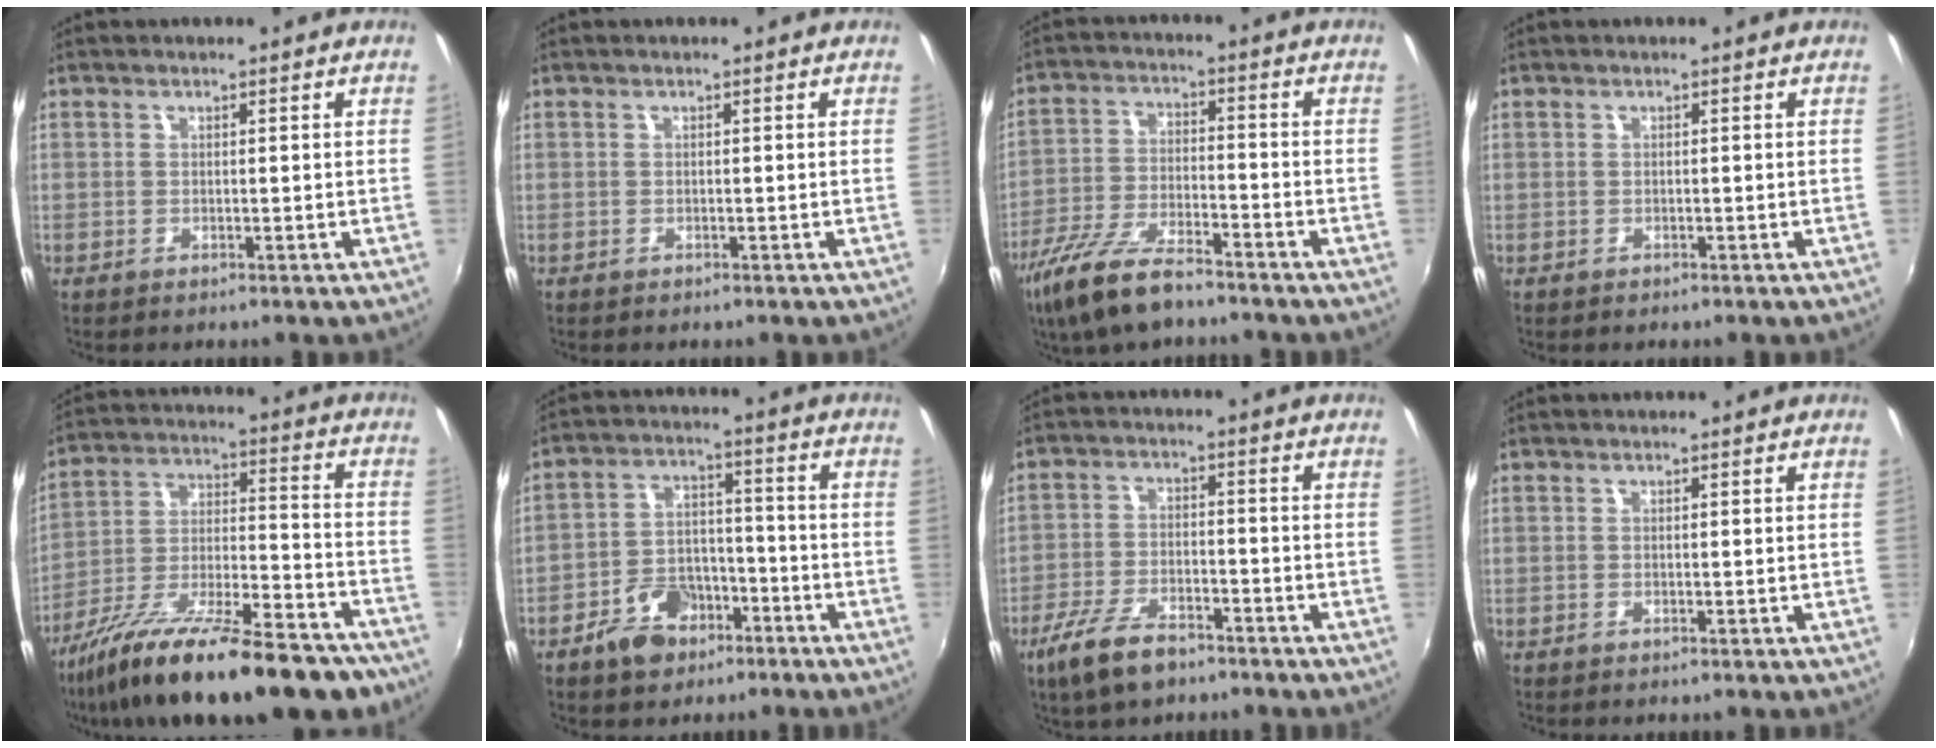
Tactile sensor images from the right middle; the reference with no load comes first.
{"total": 0.0}
{"total": 13.0, "force": [-9.7, 3.7, 7.8], "torque": [-0.171, -0.024, -0.186]}
{"total": 0.6, "force": [-0.3, 0.5, -0.1], "torque": [0.002, -0.001, -0.005]}
{"total": 25.5, "force": [-18.5, 7.1, 16.0], "torque": [-0.276, -0.038, -0.279]}
{"total": 9.5, "force": [-6.0, 5.8, 4.4], "torque": [-0.097, 0.021, -0.093]}
{"total": 9.6, "force": [-6.7, 3.8, 5.7], "torque": [-0.137, -0.014, -0.126]}
{"total": 0.0}